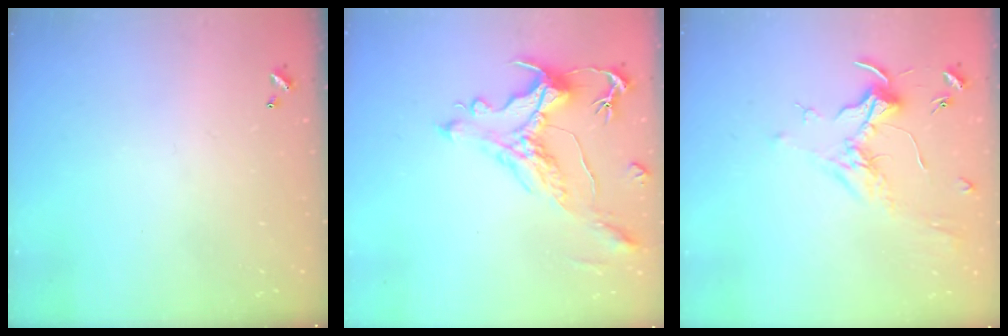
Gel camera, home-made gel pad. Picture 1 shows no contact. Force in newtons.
{"total": 1.2, "press": 0.2, "slide": 1.2}
{"total": 1.9, "press": 1.7, "slide": 0.8}